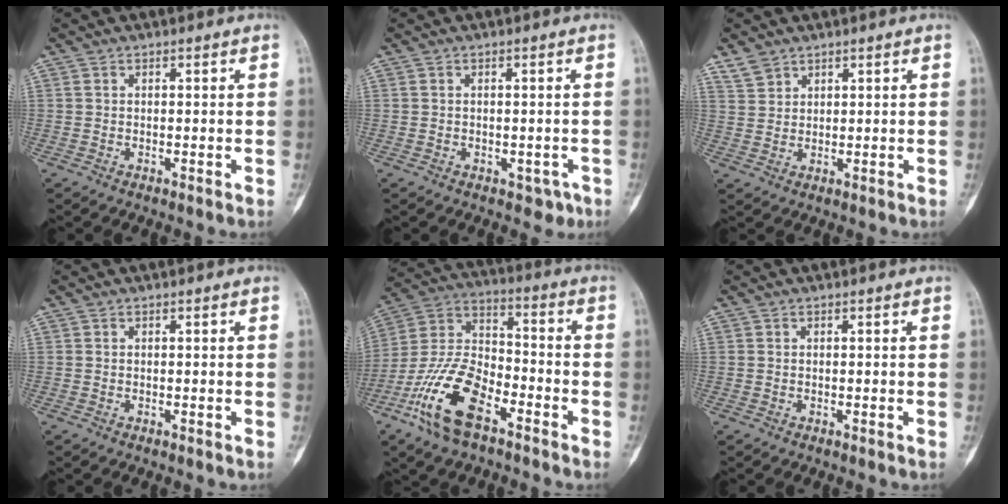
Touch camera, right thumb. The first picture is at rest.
{"total": 2.5, "force": [-1.1, 1.9, 1.2], "torque": [0.000, 0.007, -0.009]}
{"total": 3.1, "force": [2.5, 1.9, 0.5], "torque": [0.001, -0.007, 0.051]}
{"total": 0.0}
{"total": 16.9, "force": [-8.9, 8.0, 11.9], "torque": [-0.234, 0.049, -0.177]}
{"total": 0.0}